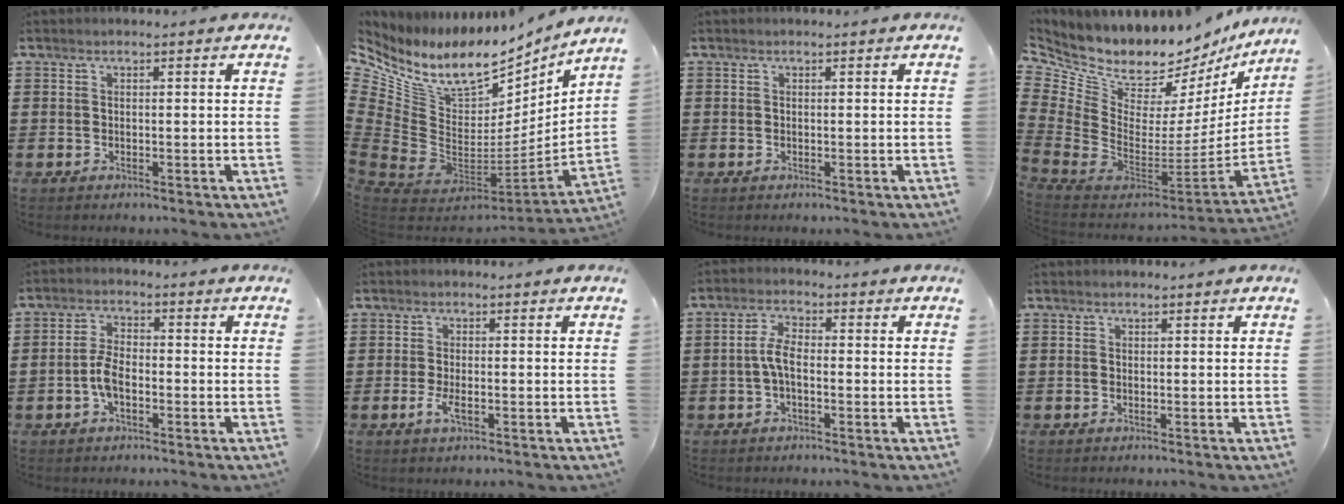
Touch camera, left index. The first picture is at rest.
{"total": 11.0, "force": [6.3, 6.6, 6.0], "torque": [-0.162, -0.058, 0.109]}
{"total": 0.0}
{"total": 8.6, "force": [8.0, 2.9, 1.3], "torque": [-0.084, -0.096, 0.141]}
{"total": 4.7, "force": [-1.4, 2.3, 3.8], "torque": [-0.096, -0.002, -0.033]}
{"total": 2.8, "force": [-0.9, 1.0, 2.5], "torque": [-0.065, -0.007, -0.022]}
{"total": 4.4, "force": [-0.9, 1.8, 3.9], "torque": [-0.091, 0.002, -0.022]}
{"total": 0.6, "force": [-0.2, 0.3, 0.4], "torque": [-0.011, -0.001, -0.003]}